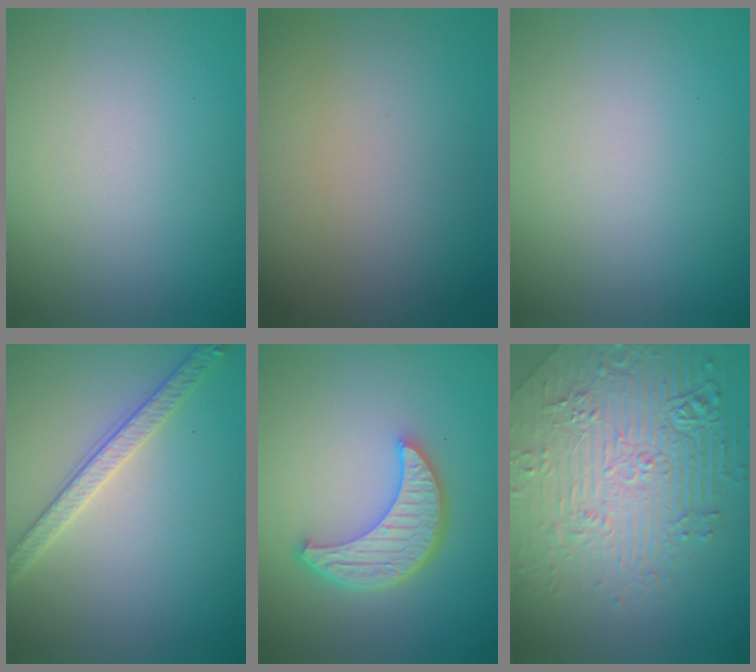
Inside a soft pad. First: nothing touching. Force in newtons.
{"total": 0.0}
{"total": 0.0}
{"total": 2.8, "press": 2.8, "slide": 0.7}
{"total": 5.7, "press": 4.3, "slide": 3.7}
{"total": 7.6, "press": 5.9, "slide": 4.7}